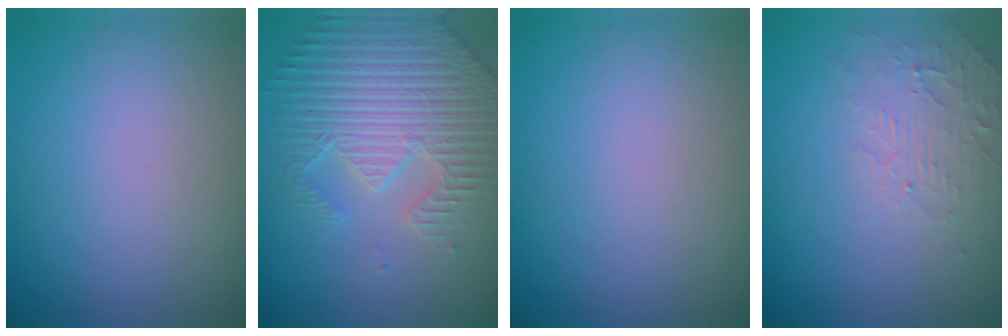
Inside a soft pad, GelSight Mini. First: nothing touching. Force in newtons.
{"total": 4.7, "press": 4.6, "slide": 1.0}
{"total": 0.0}
{"total": 2.4, "press": 2.3, "slide": 0.5}